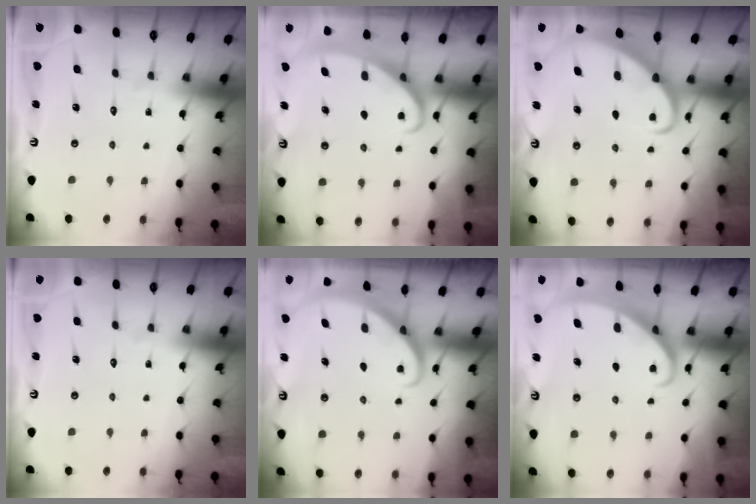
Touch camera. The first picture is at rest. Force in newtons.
{"total": 2.7, "press": 2.7, "slide": 0.4}
{"total": 3.3, "press": 3.3, "slide": 0.5}
{"total": 0.0}
{"total": 2.9, "press": 2.9, "slide": 0.2}
{"total": 2.3, "press": 2.3, "slide": 0.2}